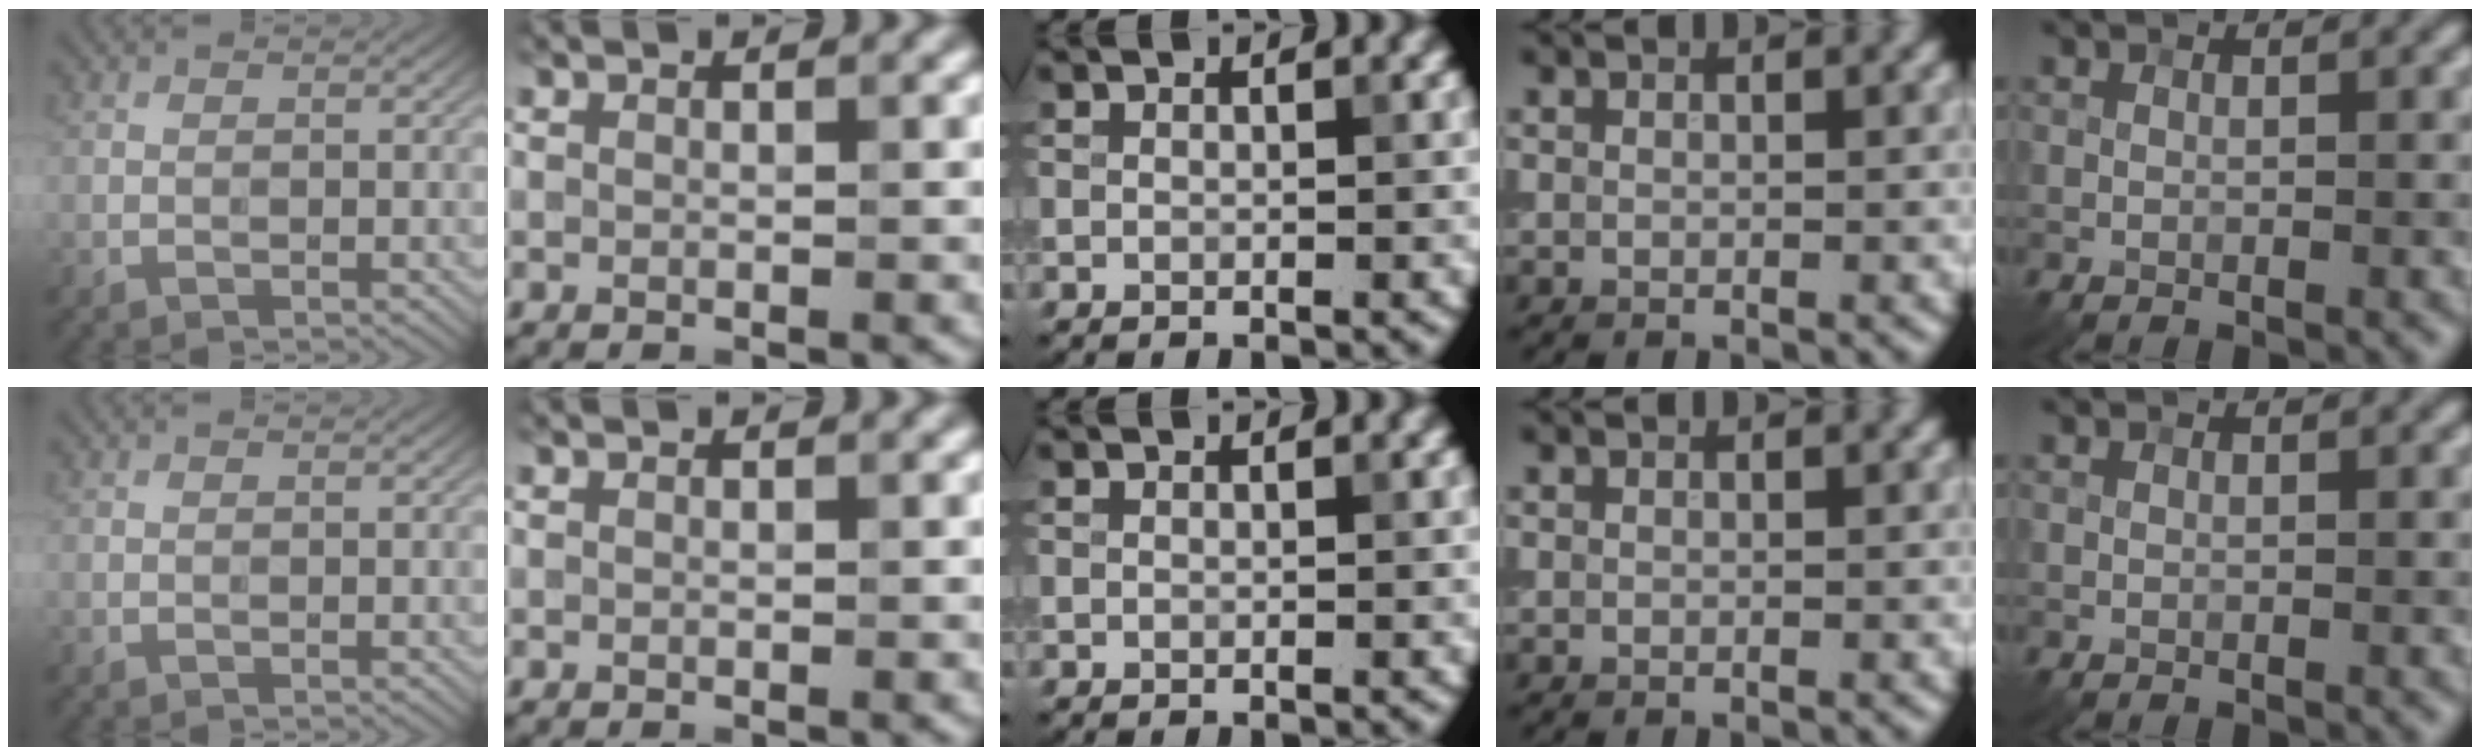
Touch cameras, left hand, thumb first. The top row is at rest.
{}